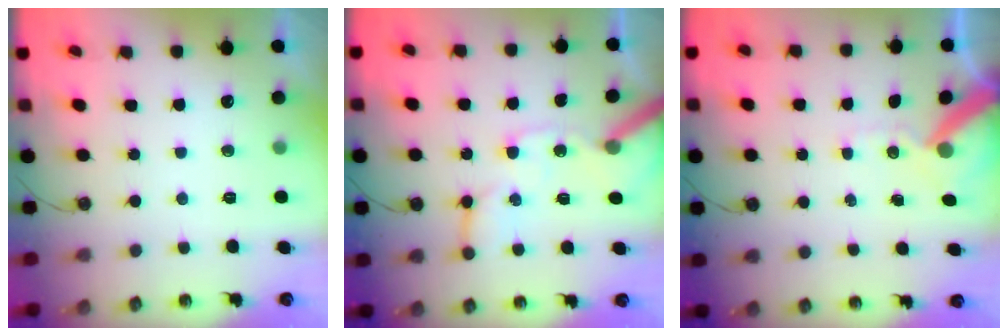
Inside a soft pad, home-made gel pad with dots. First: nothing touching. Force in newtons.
{"total": 13.9, "press": 13.8, "slide": 1.9}
{"total": 10.8, "press": 10.6, "slide": 1.6}